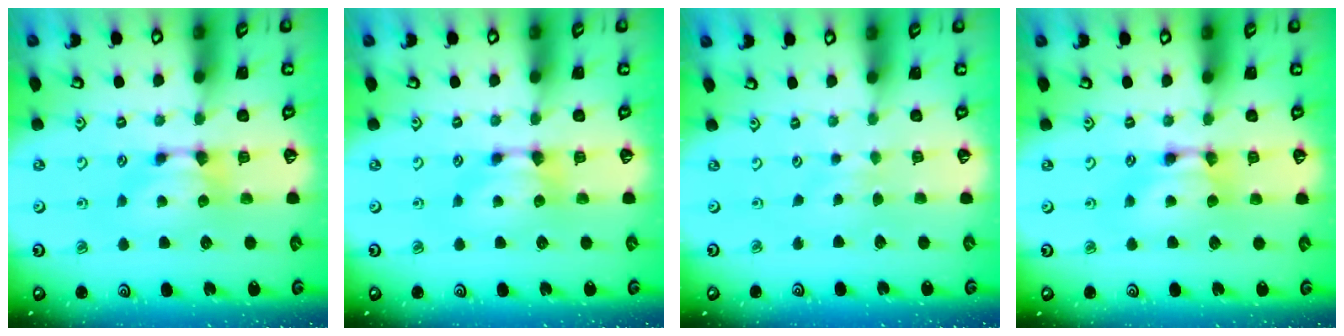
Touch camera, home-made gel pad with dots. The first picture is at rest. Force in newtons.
{"total": 0.0}
{"total": 2.3, "press": 2.3, "slide": 0.3}
{"total": 1.9, "press": 1.9, "slide": 0.2}